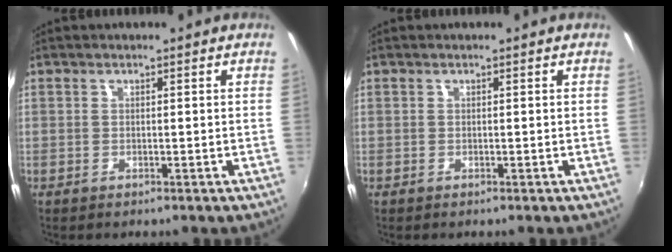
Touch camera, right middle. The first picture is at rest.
{"total": 0.0}